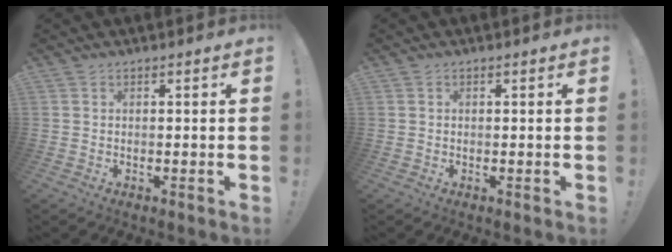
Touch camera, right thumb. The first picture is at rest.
{"total": 0.0}